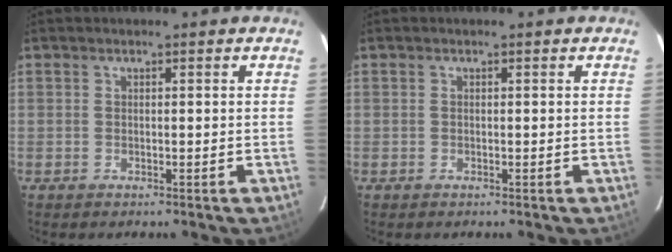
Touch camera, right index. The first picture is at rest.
{"total": 0.0}